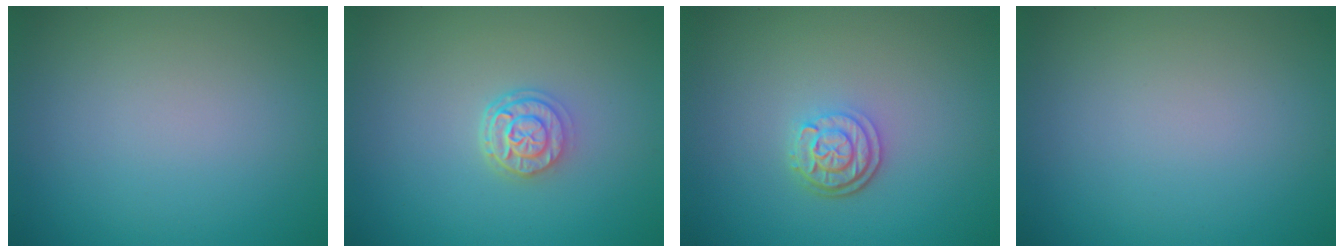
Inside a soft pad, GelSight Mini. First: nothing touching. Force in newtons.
{"total": 2.7, "press": 2.2, "slide": 1.6}
{"total": 2.8, "press": 2.3, "slide": 1.6}
{"total": 0.0}